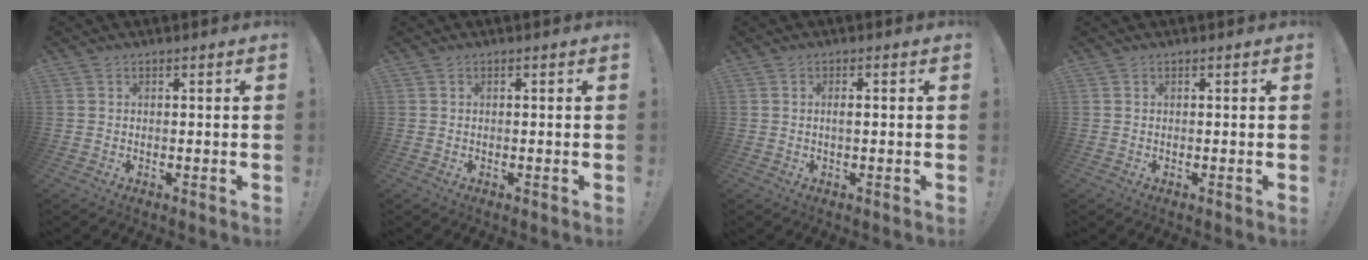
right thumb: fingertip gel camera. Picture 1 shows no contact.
{"total": 0.0}
{"total": 1.7, "force": [-0.3, 0.2, 1.7], "torque": [-0.029, 0.001, -0.007]}
{"total": 0.0}